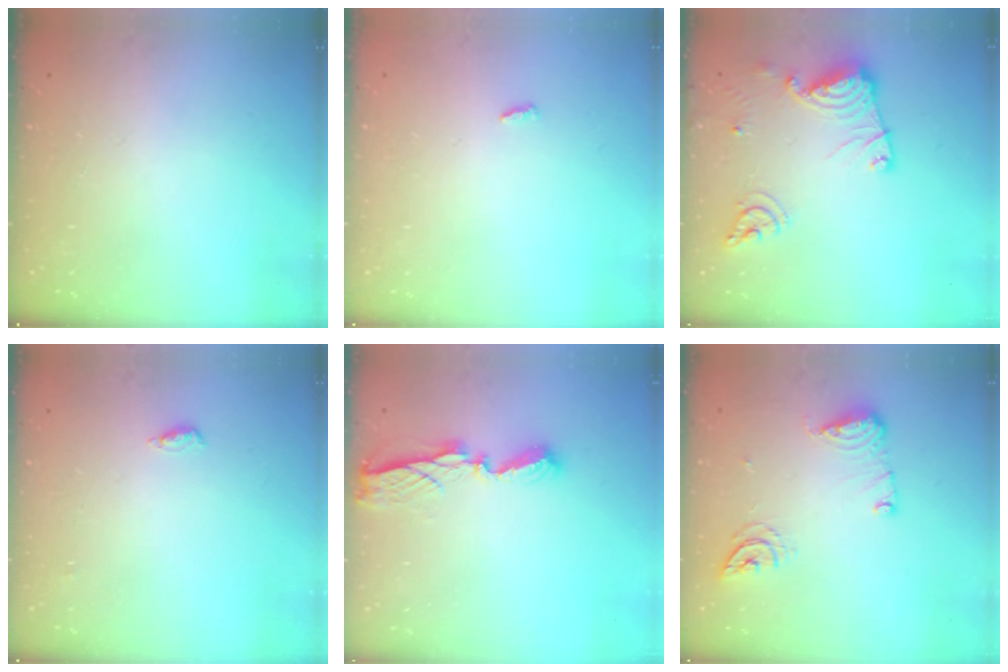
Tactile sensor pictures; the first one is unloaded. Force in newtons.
{"total": 2.7, "press": 2.7, "slide": 0.2}
{"total": 15.2, "press": 15.1, "slide": 1.8}
{"total": 4.0, "press": 3.9, "slide": 1.1}
{"total": 6.7, "press": 6.7, "slide": 0.2}
{"total": 10.0, "press": 10.0, "slide": 0.8}